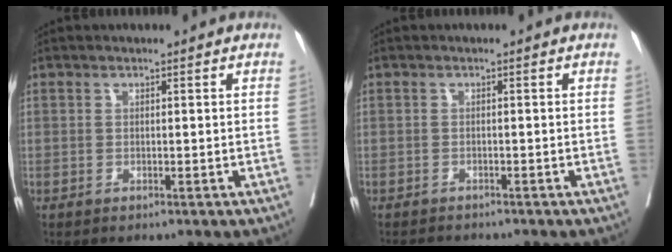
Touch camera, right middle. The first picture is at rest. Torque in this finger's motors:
{"motor_torque": [0.28, -0.24, -0.04, -0.01]}